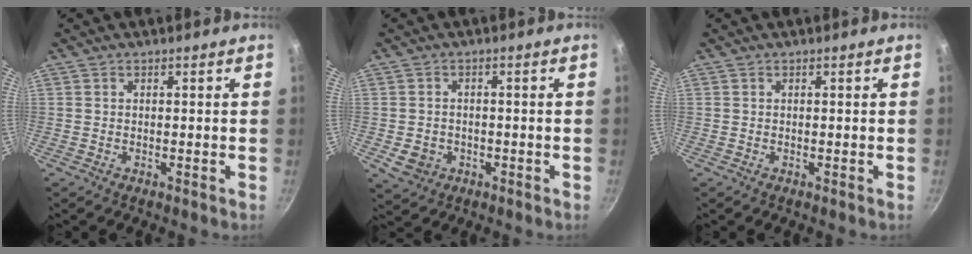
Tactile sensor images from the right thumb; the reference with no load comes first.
{"total": 4.5, "force": [-1.2, 3.8, 2.0], "torque": [-0.030, 0.012, -0.009]}
{"total": 0.0}